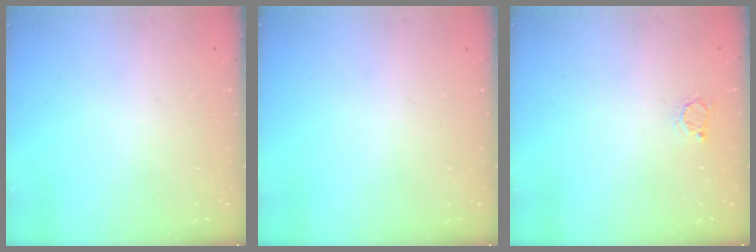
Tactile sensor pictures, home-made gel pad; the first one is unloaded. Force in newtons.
{"total": 0.0}
{"total": 2.0, "press": 2.0, "slide": 0.4}